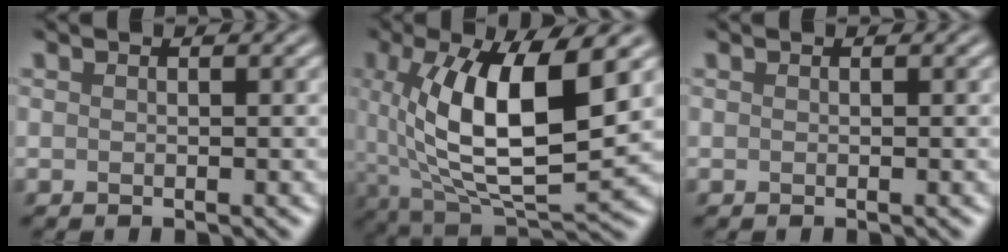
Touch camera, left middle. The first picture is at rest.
{"total": 11.6, "force": [1.6, 4.3, 10.6], "torque": [-0.184, -0.006, 0.029]}
{"total": 0.0}